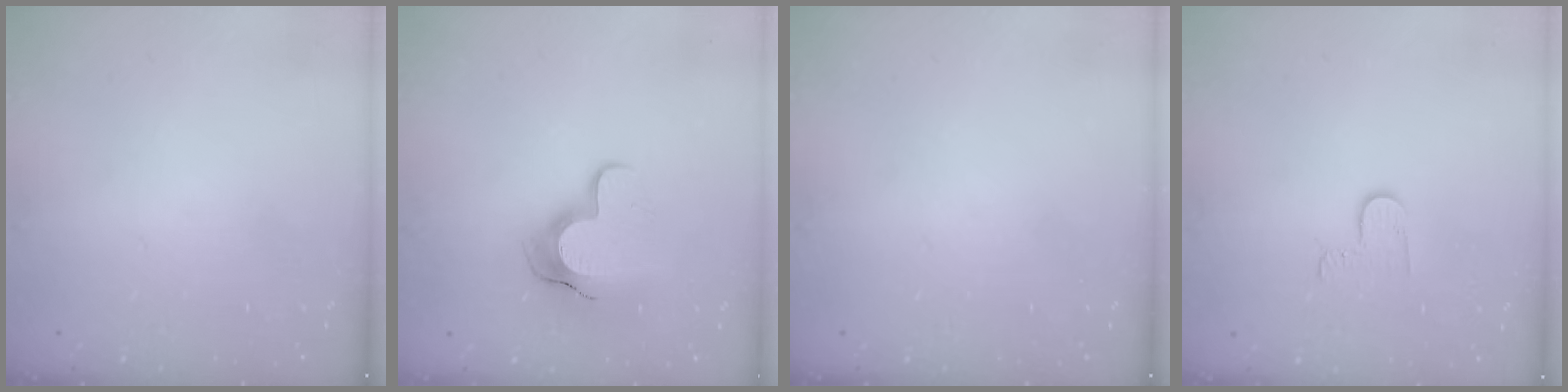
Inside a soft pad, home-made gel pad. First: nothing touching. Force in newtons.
{"total": 11.2, "press": 11.2, "slide": 1.0}
{"total": 0.0}
{"total": 3.3, "press": 3.3, "slide": 0.4}